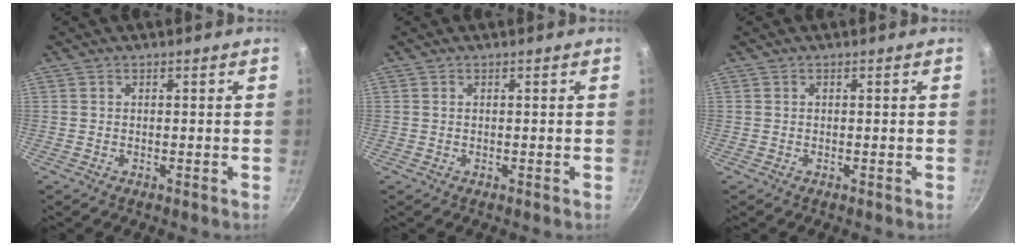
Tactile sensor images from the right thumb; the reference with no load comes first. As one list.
[{"total": 0.0}, {"total": 0.0}]